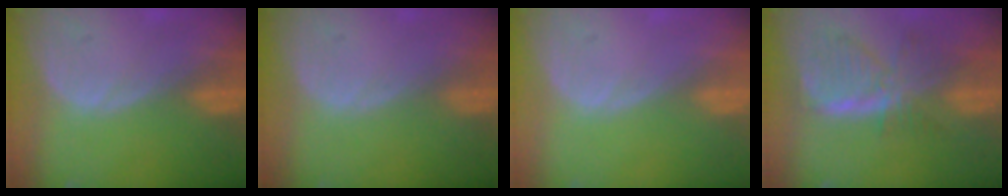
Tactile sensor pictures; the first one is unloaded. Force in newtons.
{"total": 0.0}
{"total": 0.0}
{"total": 7.8, "press": 7.0, "slide": 3.4}